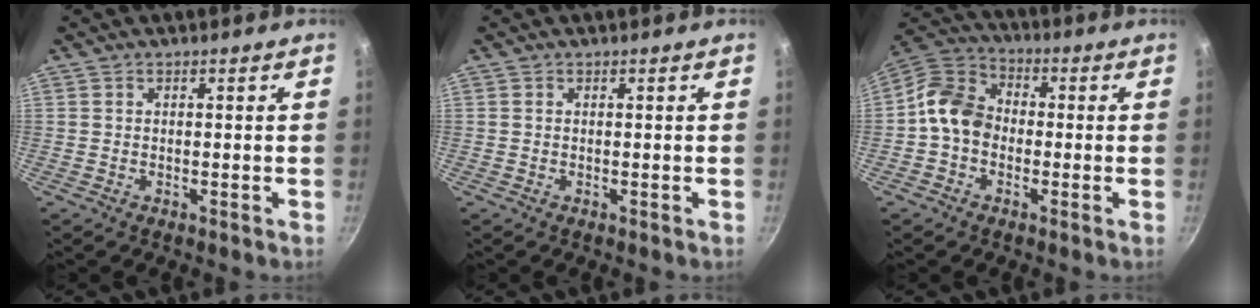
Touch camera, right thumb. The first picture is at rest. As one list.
[{"total": 0.0}, {"total": 11.1, "force": [-1.2, 8.8, 6.6], "torque": [-0.086, 0.030, -0.046]}]